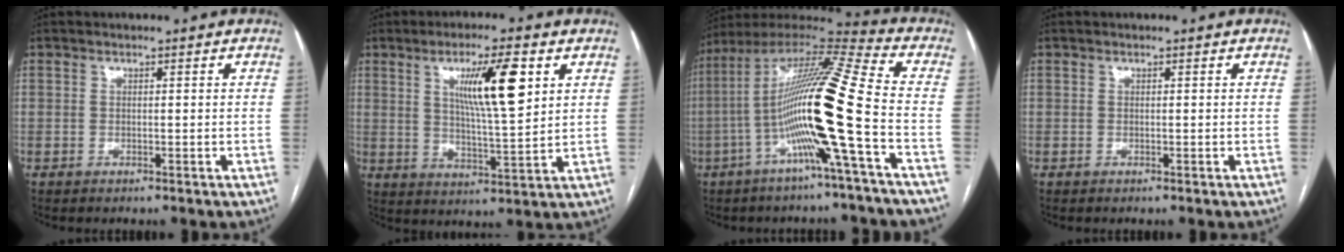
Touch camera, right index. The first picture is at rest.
{"total": 10.8, "force": [4.1, 1.1, 9.9], "torque": [-0.167, -0.001, 0.069]}
{"total": 18.7, "force": [-4.7, -1.1, 18.1], "torque": [-0.333, 0.004, -0.100]}
{"total": 0.0}